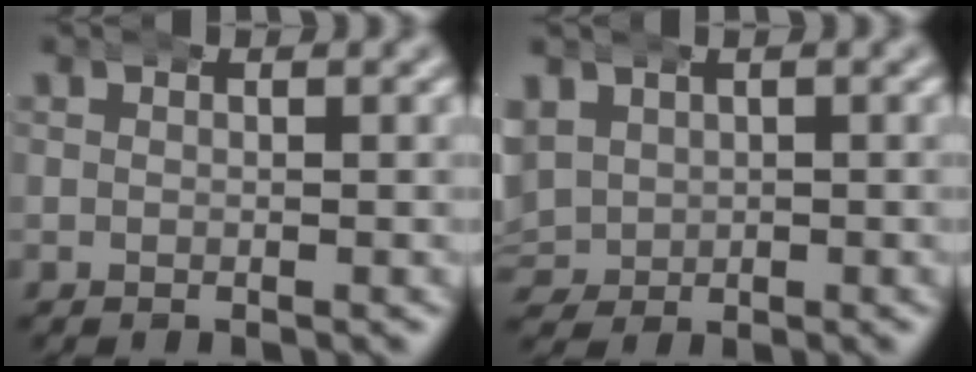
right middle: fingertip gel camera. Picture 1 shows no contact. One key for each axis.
{"total": 4.5, "fx": 0.5, "fy": 4.1, "fz": 1.8, "tx": -0.077, "ty": -0.024, "tz": 0.024}